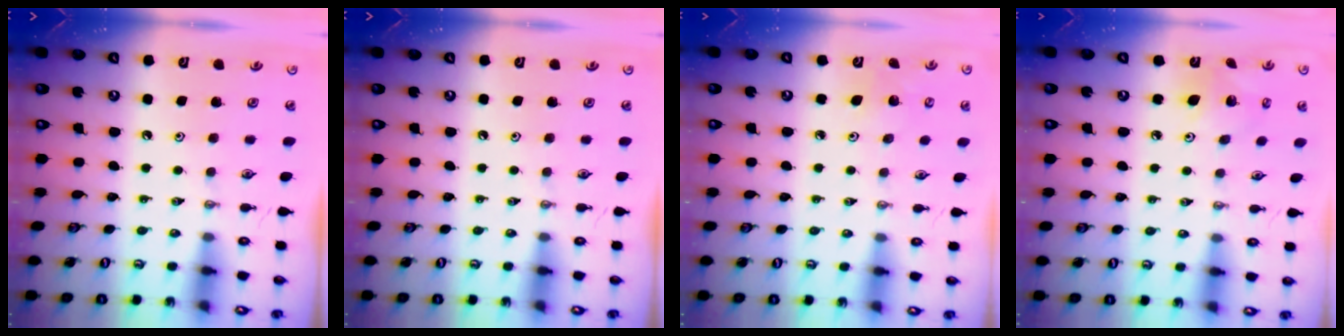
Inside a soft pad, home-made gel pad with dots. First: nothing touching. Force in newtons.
{"total": 0.0}
{"total": 3.9, "press": 3.9, "slide": 0.4}
{"total": 6.8, "press": 6.8, "slide": 0.2}